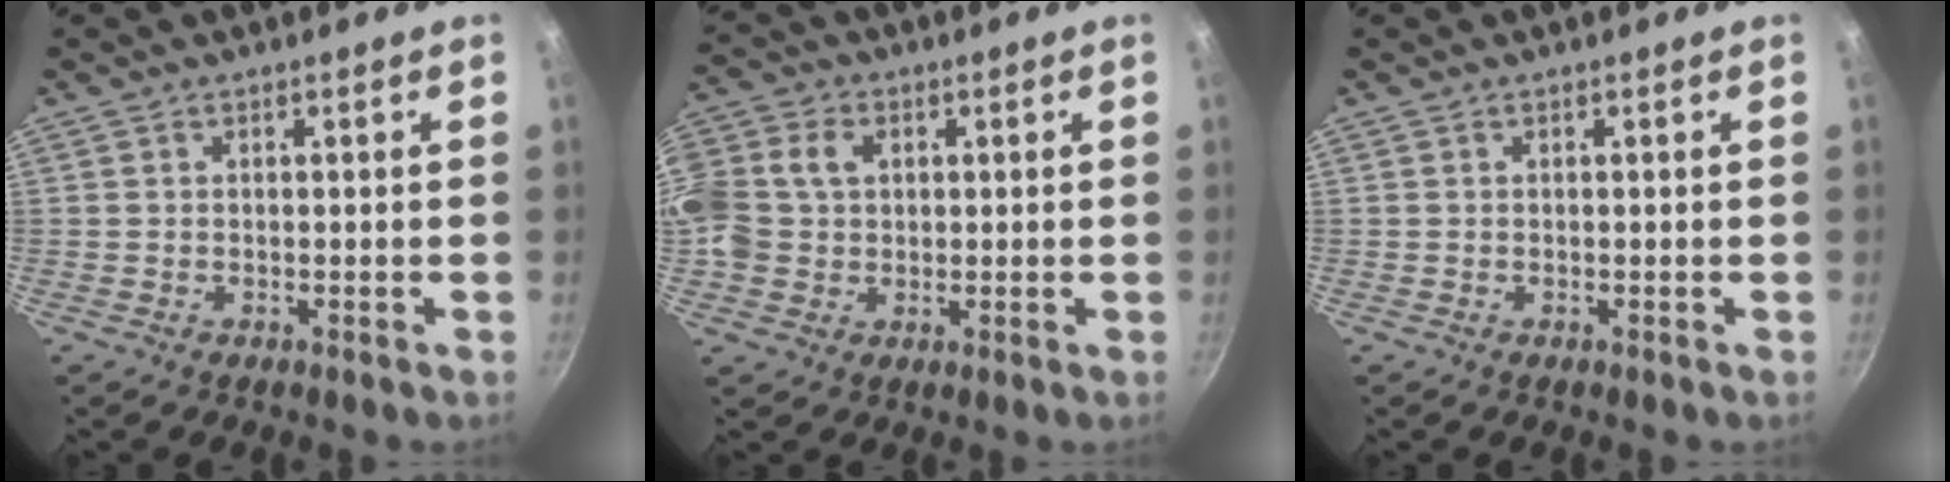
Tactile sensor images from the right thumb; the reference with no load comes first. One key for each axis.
{"total": 13.7, "fx": 1.9, "fy": 11.4, "fz": 7.4, "tx": -0.179, "ty": 0.030, "tz": 0.027}
{"total": 0.0}